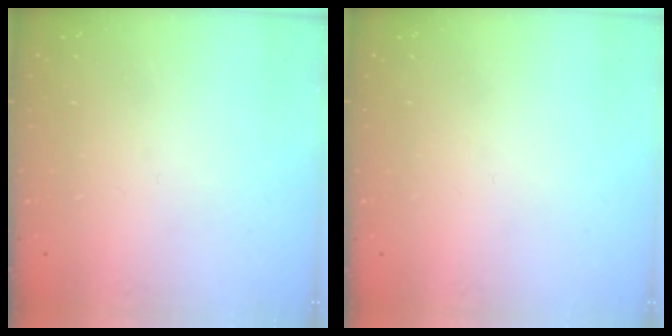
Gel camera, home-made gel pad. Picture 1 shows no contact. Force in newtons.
{"total": 0.0}